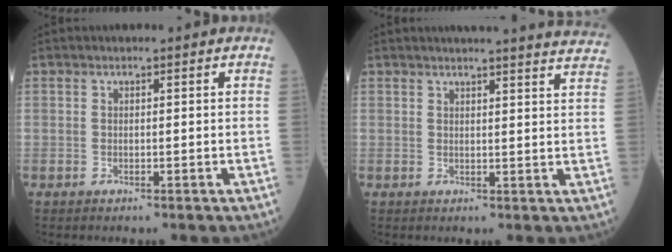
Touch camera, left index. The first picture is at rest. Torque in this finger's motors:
{"motor_torque": [0.00, -0.01, -0.01, 0.02]}